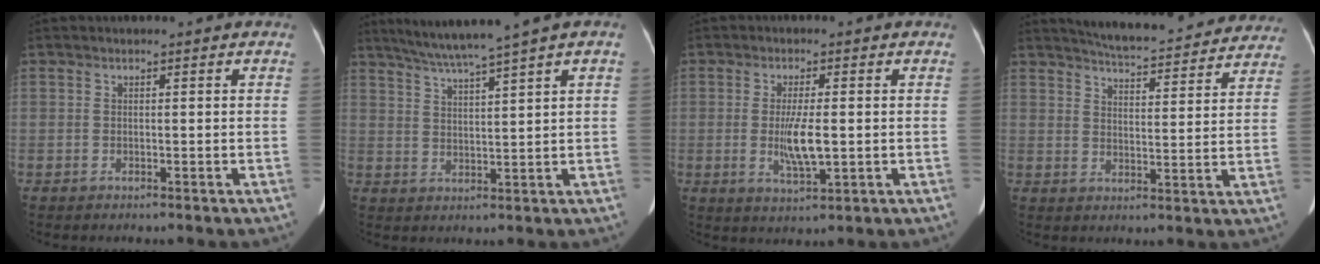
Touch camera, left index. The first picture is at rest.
{"total": 8.1, "force": [6.4, -1.7, 4.8], "torque": [-0.079, 0.012, 0.108]}
{"total": 5.1, "force": [-0.3, 0.8, 5.0], "torque": [-0.098, -0.012, -0.004]}
{"total": 21.4, "force": [19.9, 3.8, 6.9], "torque": [-0.096, -0.020, 0.242]}